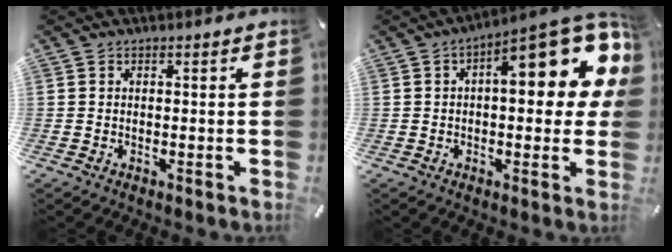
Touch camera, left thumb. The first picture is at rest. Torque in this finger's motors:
{"motor_torque": [0.39, 0.39, 0.69, 0.82, 0.33]}